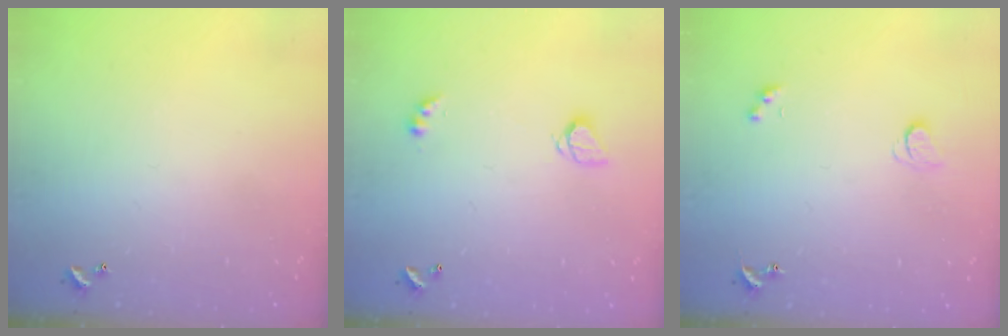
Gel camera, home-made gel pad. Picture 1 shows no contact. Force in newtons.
{"total": 3.3, "press": 3.2, "slide": 0.4}
{"total": 1.9, "press": 1.9, "slide": 0.5}